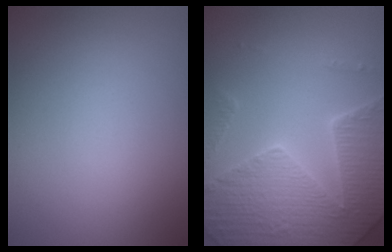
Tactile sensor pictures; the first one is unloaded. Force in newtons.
{"total": 7.5, "press": 7.3, "slide": 1.9}